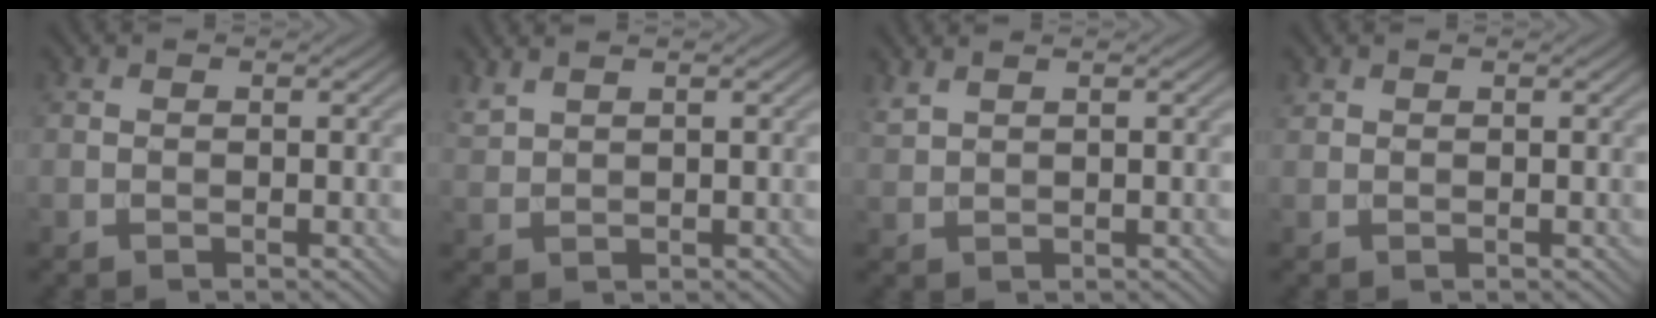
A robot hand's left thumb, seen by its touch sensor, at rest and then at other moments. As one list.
[{"total": 1.9, "force": [1.7, 0.3, 0.8], "torque": [-0.025, 0.007, 0.043]}, {"total": 1.6, "force": [1.4, 0.2, 0.8], "torque": [-0.026, 0.005, 0.035]}, {"total": 0.6, "force": [0.6, 0.2, 0.1], "torque": [-0.007, 0.000, 0.015]}]